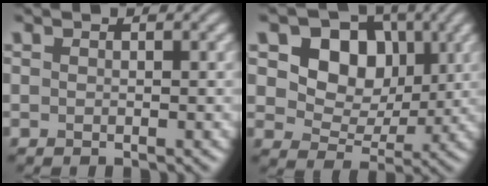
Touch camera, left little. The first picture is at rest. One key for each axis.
{"total": 7.7, "fx": 2.4, "fy": 5.8, "fz": 4.4, "tx": -0.083, "ty": 0.001, "tz": 0.037}